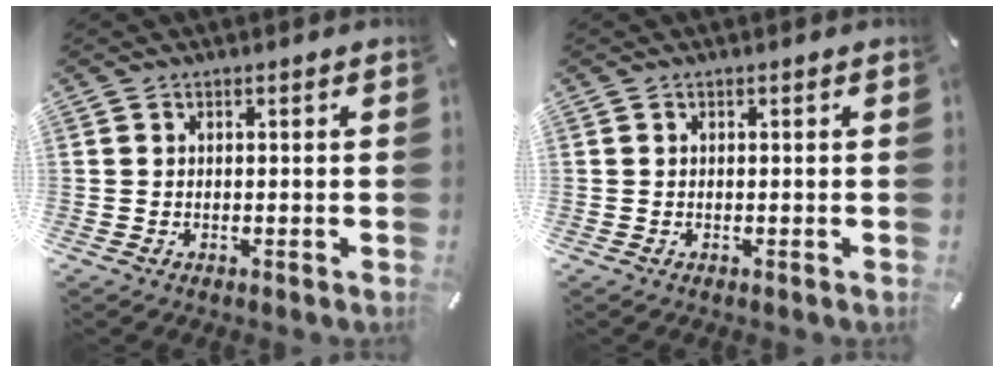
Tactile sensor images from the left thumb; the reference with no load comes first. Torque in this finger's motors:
{"motor_torque": [0.00, 0.00, -0.01, 0.00, 0.01]}